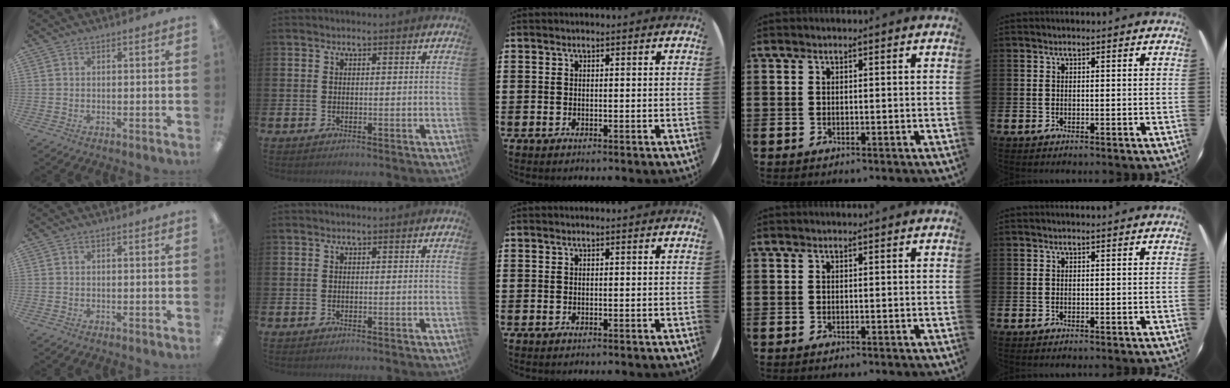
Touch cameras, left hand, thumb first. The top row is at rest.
{}